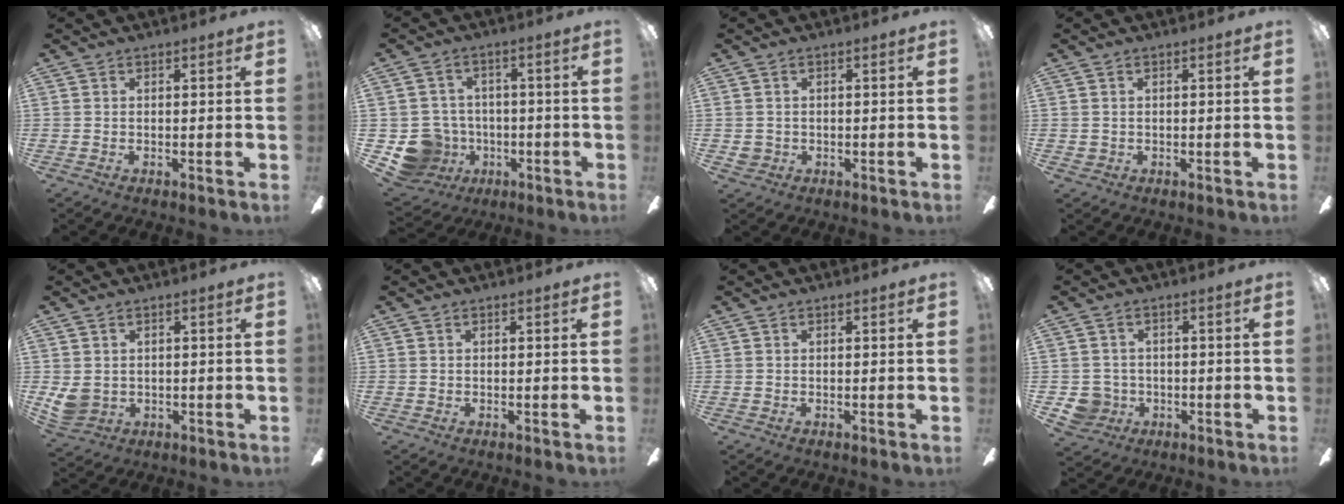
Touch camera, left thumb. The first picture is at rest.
{"total": 10.3, "force": [-3.9, 9.1, 2.8], "torque": [-0.098, 0.026, -0.062]}
{"total": 2.1, "force": [0.0, 2.0, 0.7], "torque": [-0.015, 0.003, -0.002]}
{"total": 1.2, "force": [0.4, 1.1, 0.3], "torque": [-0.008, 0.004, 0.006]}
{"total": 4.7, "force": [0.9, 4.0, 2.3], "torque": [-0.067, -0.004, 0.019]}
{"total": 0.0}
{"total": 0.0}
{"total": 5.1, "force": [-1.1, 4.9, 1.1], "torque": [-0.040, 0.013, -0.017]}